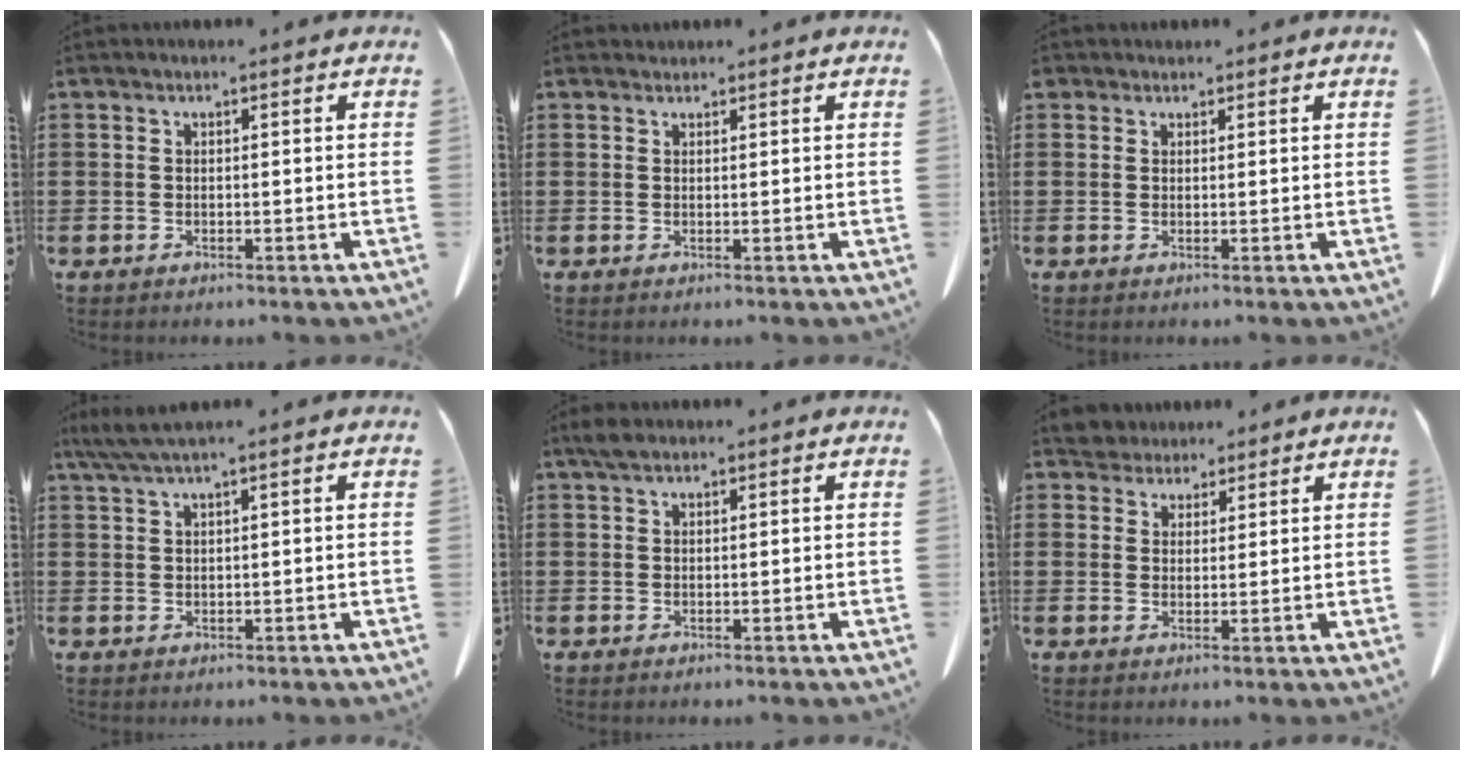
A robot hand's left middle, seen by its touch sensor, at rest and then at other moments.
{"total": 0.8, "force": [0.7, 0.2, 0.0], "torque": [-0.002, -0.001, 0.016]}
{"total": 1.1, "force": [0.9, 0.6, 0.1], "torque": [-0.005, 0.001, 0.020]}
{"total": 2.8, "force": [1.9, -0.3, 2.0], "torque": [-0.042, -0.002, 0.039]}
{"total": 1.9, "force": [1.4, 0.8, 0.9], "torque": [-0.022, 0.002, 0.028]}
{"total": 3.7, "force": [3.4, 1.3, 0.0], "torque": [-0.014, -0.006, 0.068]}